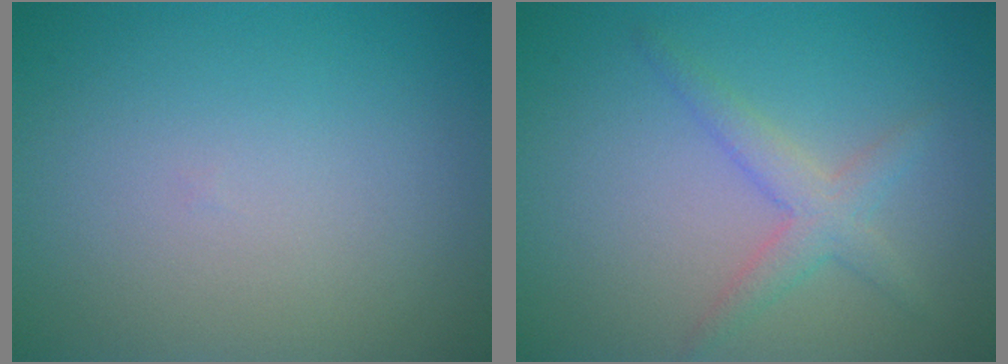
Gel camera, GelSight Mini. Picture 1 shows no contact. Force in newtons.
{"total": 1.9, "press": 1.9, "slide": 0.1}